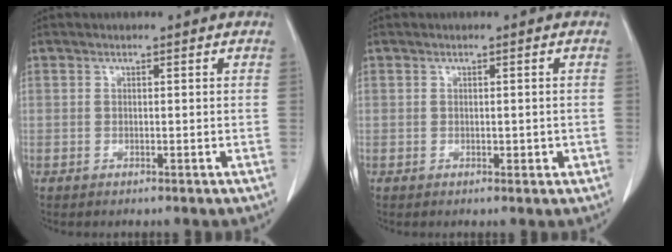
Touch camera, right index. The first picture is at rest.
{"total": 1.4, "force": [-0.3, 0.9, 1.1], "torque": [-0.012, 0.004, 0.002]}